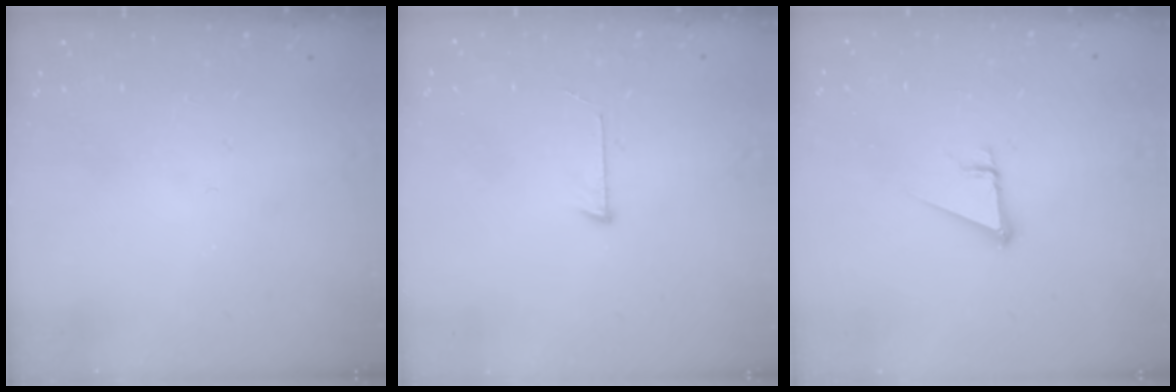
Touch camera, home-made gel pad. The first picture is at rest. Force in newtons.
{"total": 5.5, "press": 5.5, "slide": 0.5}
{"total": 3.6, "press": 3.6, "slide": 0.3}